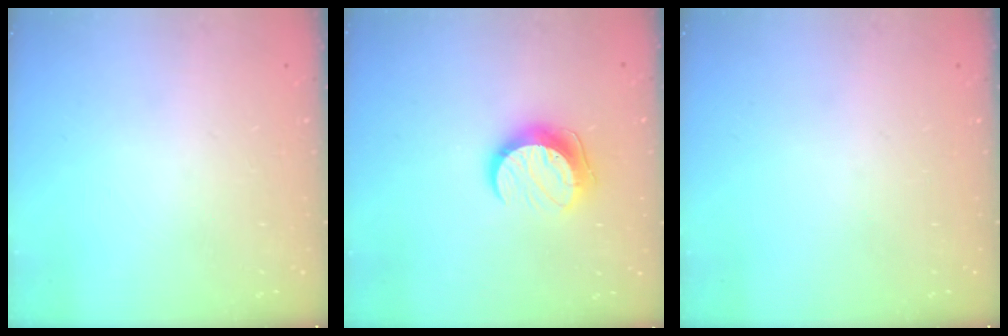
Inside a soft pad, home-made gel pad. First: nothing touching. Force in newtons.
{"total": 10.1, "press": 10.1, "slide": 0.4}
{"total": 0.0}